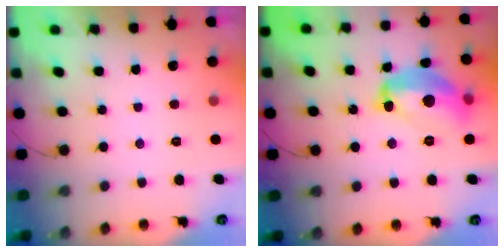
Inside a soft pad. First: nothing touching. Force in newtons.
{"total": 15.5, "press": 15.5, "slide": 0.8}